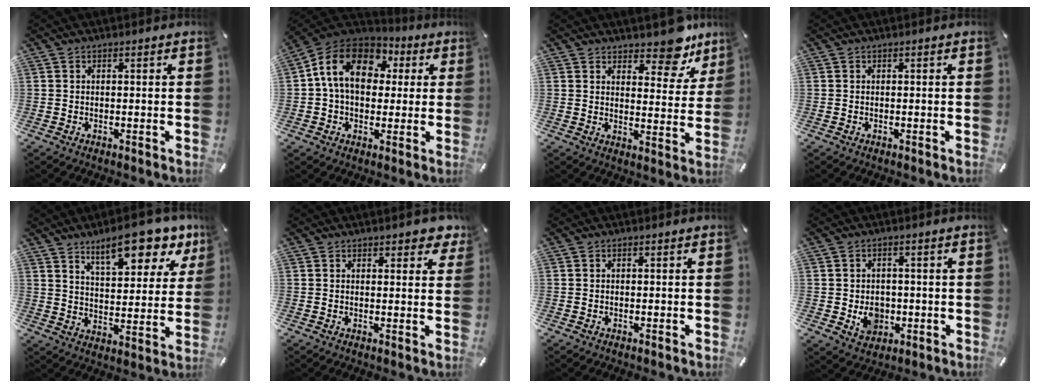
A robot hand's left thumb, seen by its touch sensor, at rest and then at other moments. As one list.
[{"total": 13.6, "force": [2.4, 10.4, 8.4], "torque": [-0.169, 0.011, 0.039]}, {"total": 10.3, "force": [8.3, 4.5, 4.1], "torque": [-0.031, -0.069, 0.143]}, {"total": 0.0}, {"total": 14.6, "force": [10.3, 5.6, 8.6], "torque": [-0.117, -0.057, 0.174]}, {"total": 3.0, "force": [2.2, 1.5, 1.2], "torque": [-0.013, -0.006, 0.038]}, {"total": 0.0}, {"total": 6.2, "force": [-0.9, 5.2, 3.2], "torque": [-0.038, 0.000, -0.015]}]